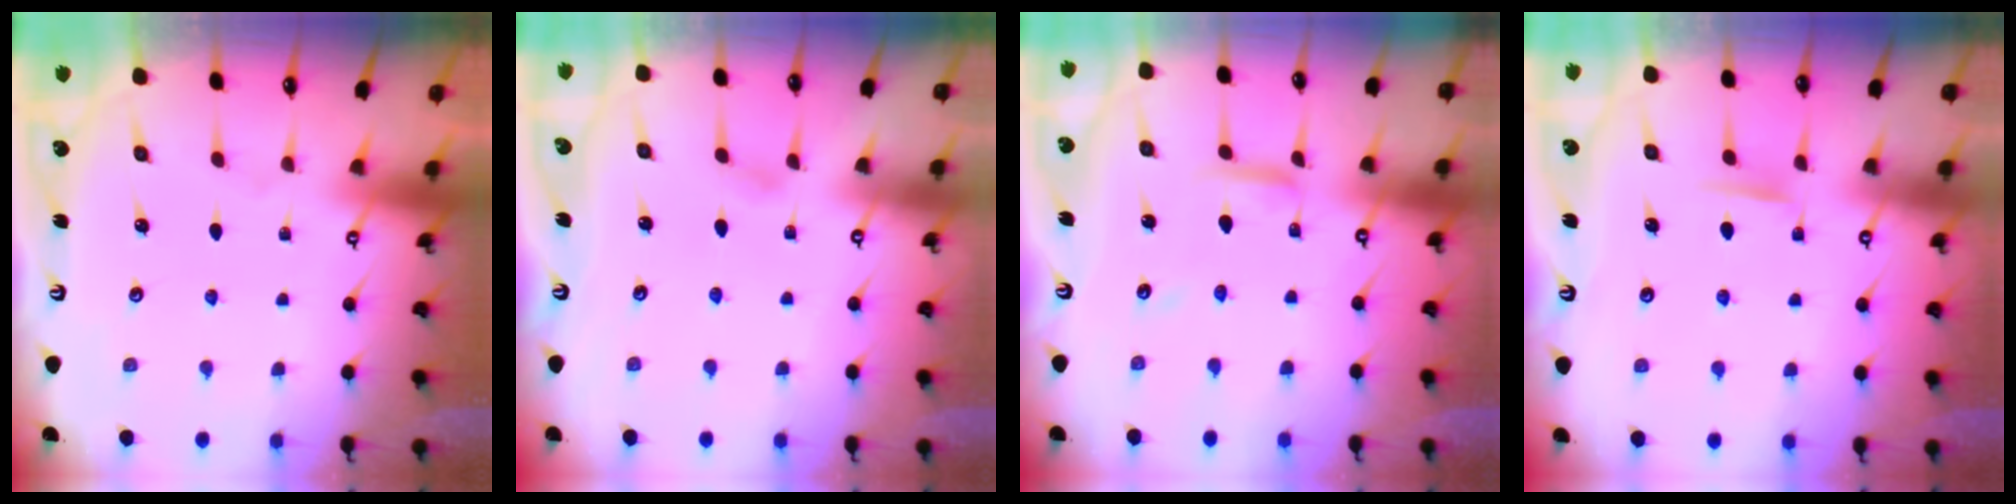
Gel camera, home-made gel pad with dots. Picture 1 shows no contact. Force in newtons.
{"total": 3.8, "press": 3.8, "slide": 0.4}
{"total": 5.0, "press": 4.9, "slide": 0.4}
{"total": 4.5, "press": 4.4, "slide": 0.6}